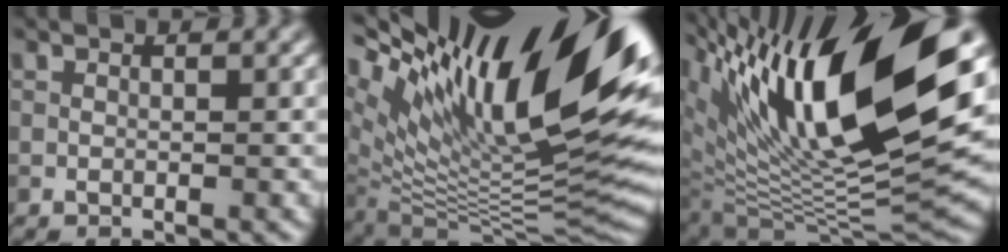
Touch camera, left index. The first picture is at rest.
{"total": 18.6, "force": [8.3, 5.7, 15.6], "torque": [-0.270, 0.023, 0.159]}
{"total": 17.4, "force": [7.4, 5.8, 14.6], "torque": [-0.262, 0.014, 0.136]}